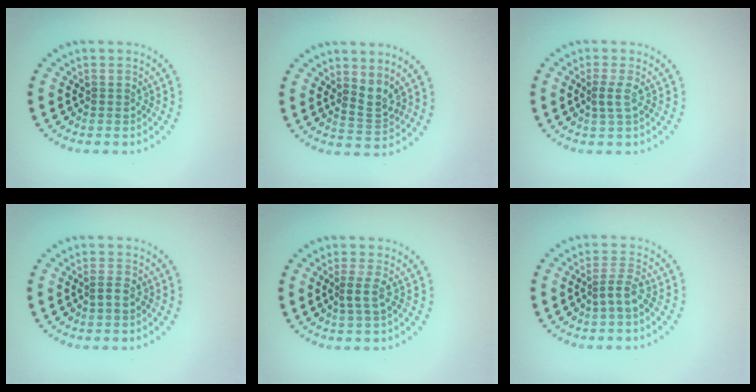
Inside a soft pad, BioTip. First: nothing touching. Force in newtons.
{"total": 2.2, "press": 1.5, "slide": 1.6}
{"total": 1.2, "press": 0.9, "slide": 0.7}
{"total": 1.0, "press": 0.9, "slide": 0.4}
{"total": 1.7, "press": 1.2, "slide": 1.2}
{"total": 1.9, "press": 1.3, "slide": 1.4}